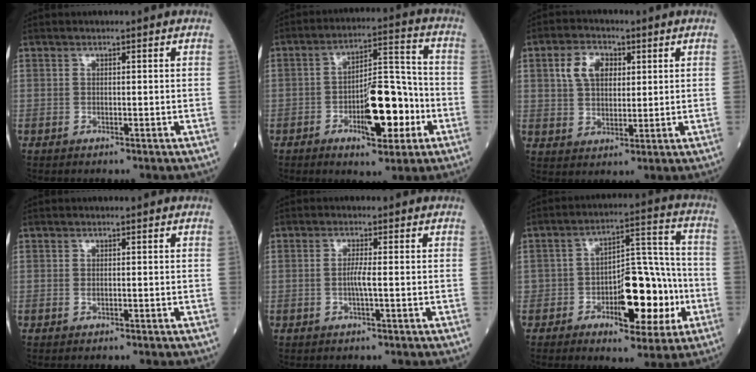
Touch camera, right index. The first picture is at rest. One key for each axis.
{"total": 11.3, "fx": -3.8, "fy": 3.6, "fz": 10.0, "tx": -0.164, "ty": 0.015, "tz": -0.053}
{"total": 6.4, "fx": 2.3, "fy": 4.0, "fz": 4.4, "tx": -0.095, "ty": 0.017, "tz": 0.048}
{"total": 0.0}
{"total": 2.0, "fx": -0.3, "fy": -0.2, "fz": 2.0, "tx": -0.041, "ty": -0.001, "tz": -0.005}
{"total": 13.3, "fx": -3.9, "fy": 5.5, "fz": 11.4, "tx": -0.170, "ty": 0.023, "tz": -0.051}